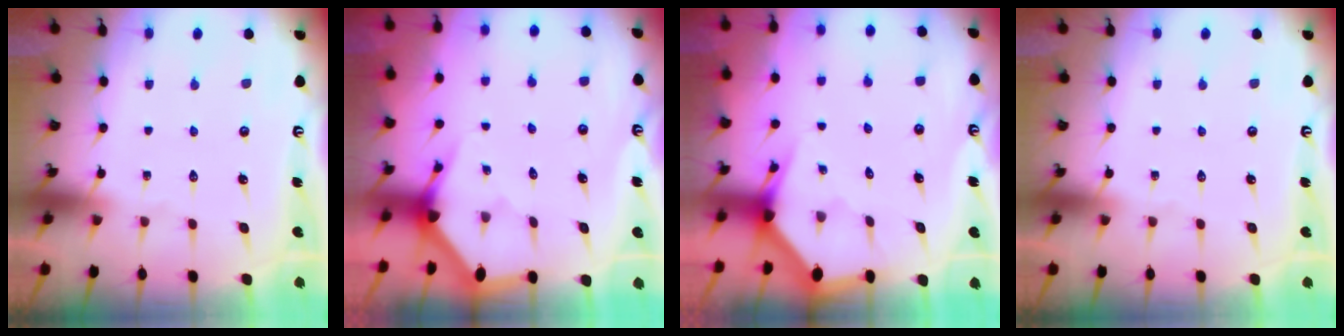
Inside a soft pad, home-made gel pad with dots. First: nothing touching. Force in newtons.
{"total": 3.3, "press": 3.3, "slide": 0.1}
{"total": 2.6, "press": 2.6, "slide": 0.1}
{"total": 0.0}